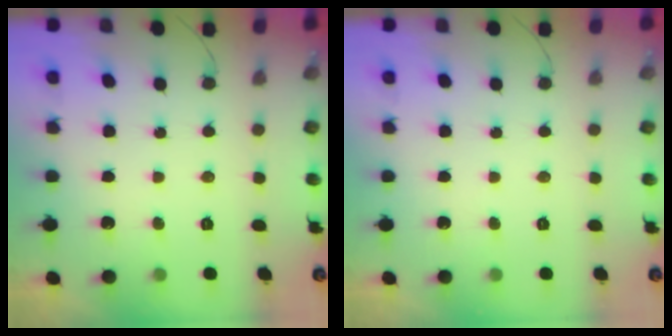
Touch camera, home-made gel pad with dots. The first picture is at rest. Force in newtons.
{"total": 0.0}